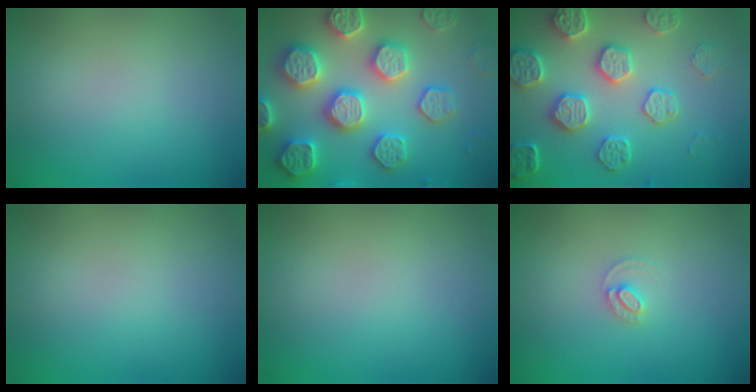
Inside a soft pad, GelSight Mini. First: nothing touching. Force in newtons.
{"total": 7.9, "press": 7.7, "slide": 1.7}
{"total": 6.2, "press": 5.6, "slide": 2.6}
{"total": 0.0}
{"total": 0.0}
{"total": 1.2, "press": 1.2, "slide": 0.0}